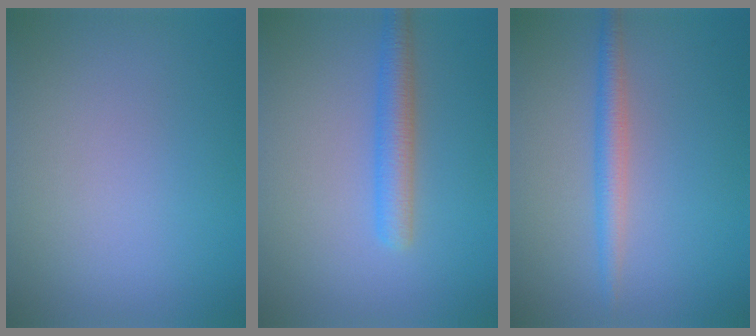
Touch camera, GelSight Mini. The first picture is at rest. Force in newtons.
{"total": 3.0, "press": 3.0, "slide": 0.1}
{"total": 2.3, "press": 2.3, "slide": 0.1}